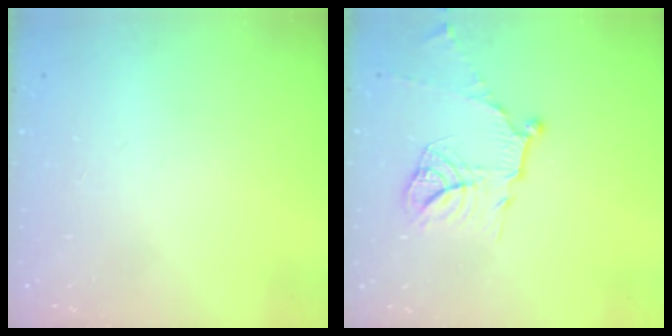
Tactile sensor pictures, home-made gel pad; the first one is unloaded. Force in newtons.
{"total": 13.4, "press": 13.3, "slide": 1.2}